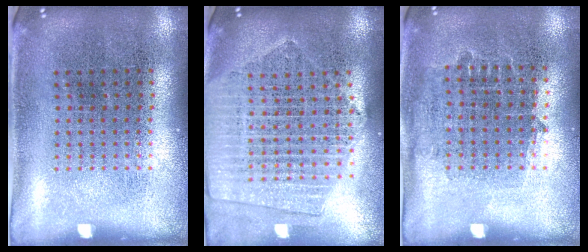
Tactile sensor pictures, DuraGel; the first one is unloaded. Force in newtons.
{"total": 1.9, "press": 1.8, "slide": 0.8}
{"total": 0.8, "press": 0.8, "slide": 0.3}